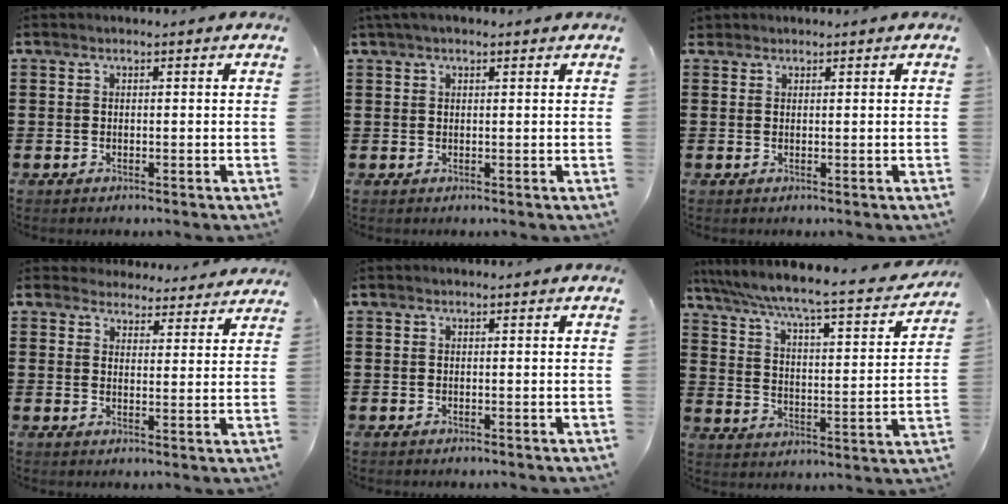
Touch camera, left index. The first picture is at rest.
{"total": 1.5, "force": [0.9, 0.5, 1.1], "torque": [-0.022, 0.004, 0.015]}
{"total": 0.8, "force": [0.7, 0.4, 0.1], "torque": [-0.005, 0.004, 0.014]}
{"total": 4.1, "force": [4.1, 0.7, 0.1], "torque": [-0.020, -0.016, 0.074]}
{"total": 0.0}
{"total": 5.7, "force": [4.9, -0.2, 2.9], "torque": [-0.083, -0.045, 0.072]}